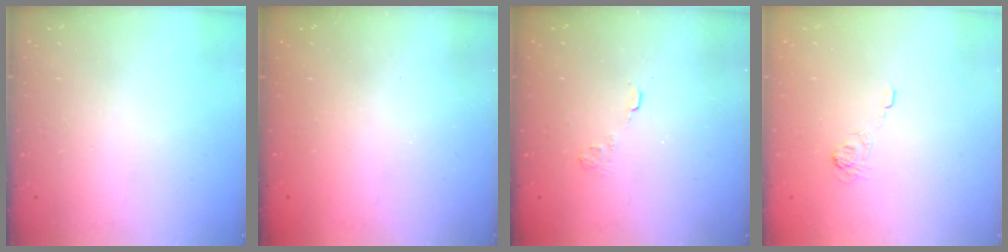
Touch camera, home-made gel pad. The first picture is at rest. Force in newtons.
{"total": 2.5, "press": 2.4, "slide": 0.7}
{"total": 2.7, "press": 2.3, "slide": 1.4}
{"total": 3.3, "press": 2.9, "slide": 1.6}